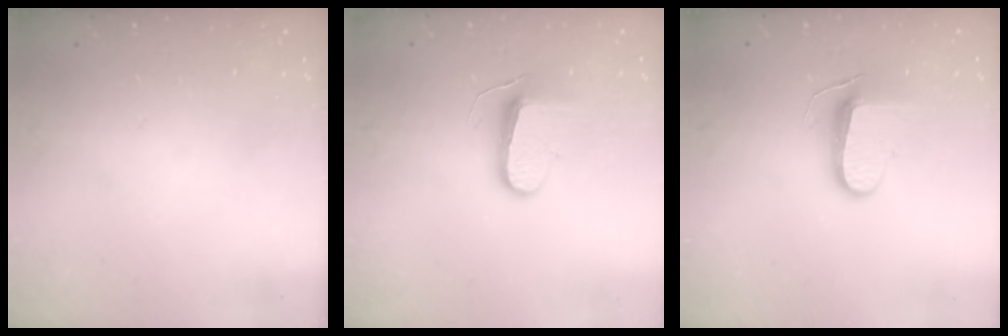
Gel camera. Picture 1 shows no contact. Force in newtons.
{"total": 9.3, "press": 9.3, "slide": 0.1}
{"total": 10.4, "press": 10.3, "slide": 0.9}